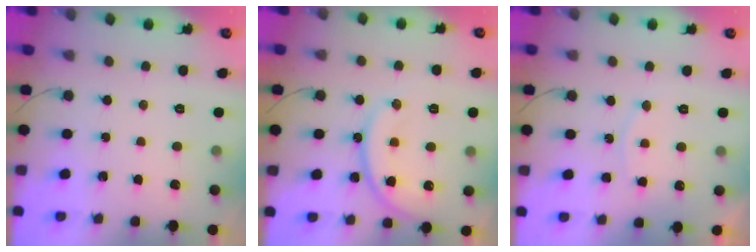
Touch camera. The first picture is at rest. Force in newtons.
{"total": 12.9, "press": 12.9, "slide": 0.4}
{"total": 6.8, "press": 6.8, "slide": 0.6}